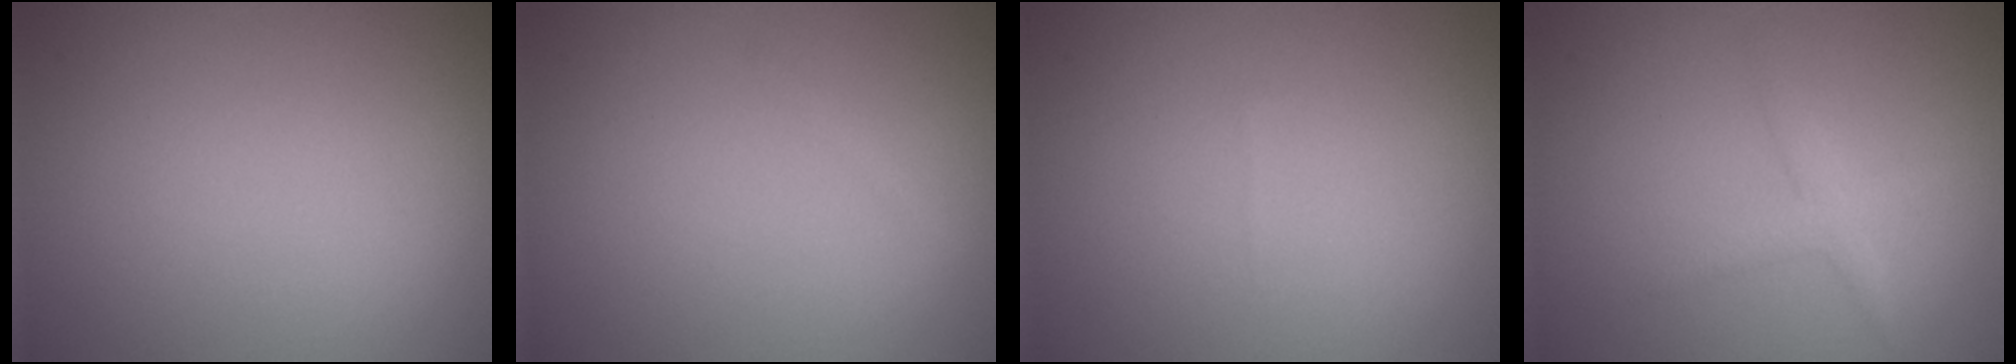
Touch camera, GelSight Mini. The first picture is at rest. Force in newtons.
{"total": 0.5, "press": 0.5, "slide": 0.0}
{"total": 0.0}
{"total": 1.6, "press": 1.6, "slide": 0.1}